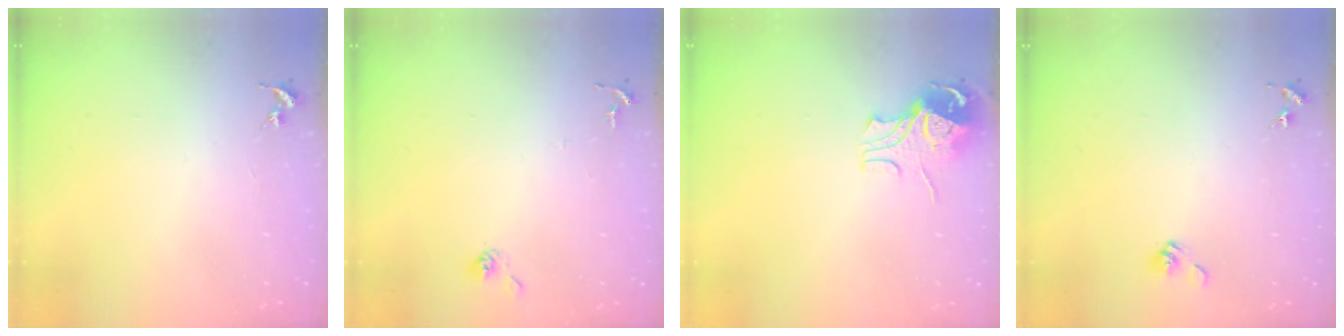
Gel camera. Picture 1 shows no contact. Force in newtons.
{"total": 5.9, "press": 5.9, "slide": 0.5}
{"total": 9.0, "press": 8.9, "slide": 1.0}
{"total": 5.4, "press": 5.0, "slide": 2.2}